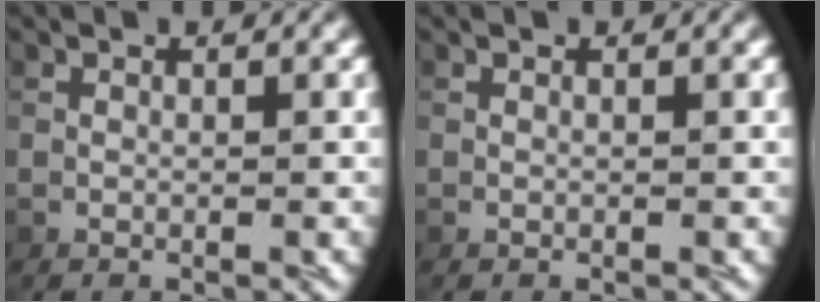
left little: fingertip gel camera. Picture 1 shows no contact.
{"total": 0.0}